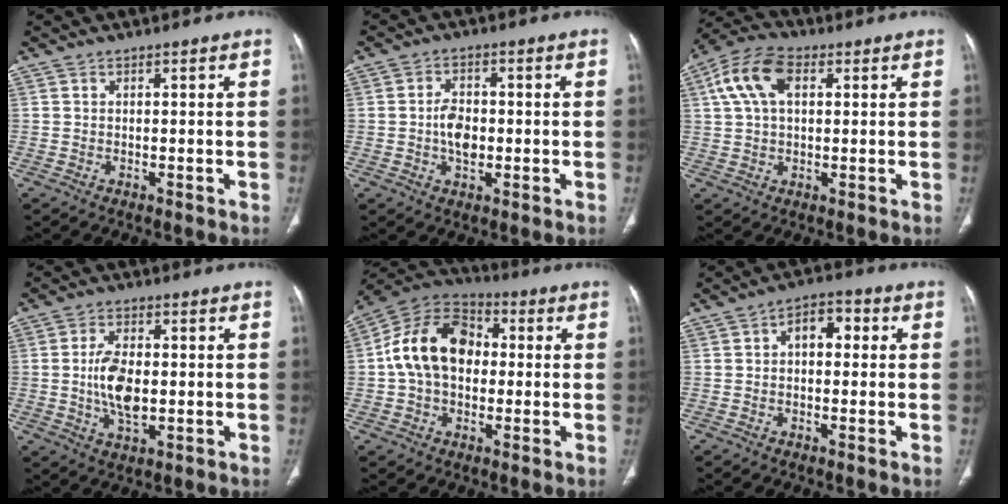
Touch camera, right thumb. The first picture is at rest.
{"total": 5.4, "force": [-0.6, 3.5, 4.1], "torque": [-0.064, 0.007, -0.012]}
{"total": 10.3, "force": [3.1, 6.2, 7.7], "torque": [-0.154, 0.023, 0.051]}
{"total": 8.6, "force": [-0.4, 4.5, 7.3], "torque": [-0.137, -0.002, -0.005]}
{"total": 15.8, "force": [0.8, 11.3, 11.0], "torque": [-0.177, 0.033, 0.001]}
{"total": 6.6, "force": [0.9, 4.2, 5.1], "torque": [-0.051, 0.023, 0.004]}